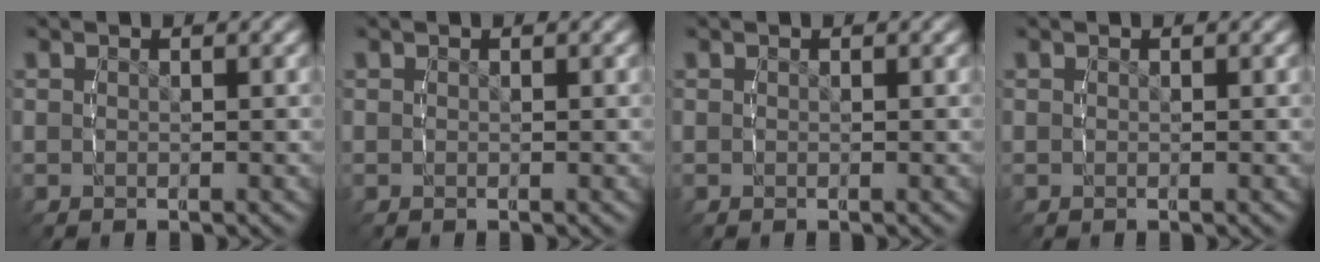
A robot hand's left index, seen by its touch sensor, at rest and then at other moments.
{"total": 0.0}
{"total": 0.0}
{"total": 0.0}